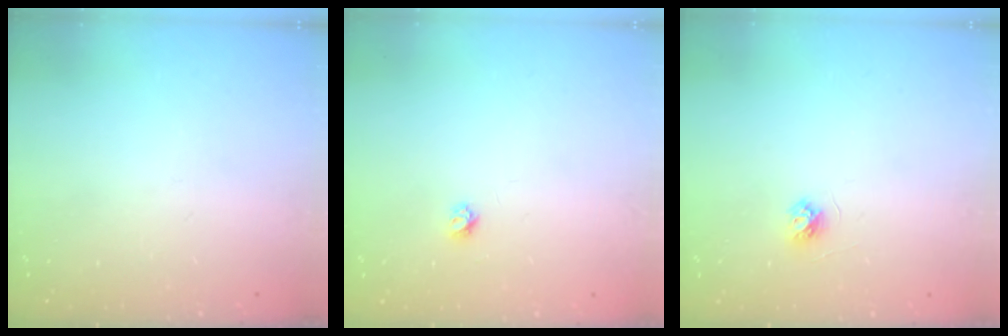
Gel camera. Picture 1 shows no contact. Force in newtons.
{"total": 3.4, "press": 3.4, "slide": 0.3}
{"total": 3.7, "press": 3.6, "slide": 0.4}